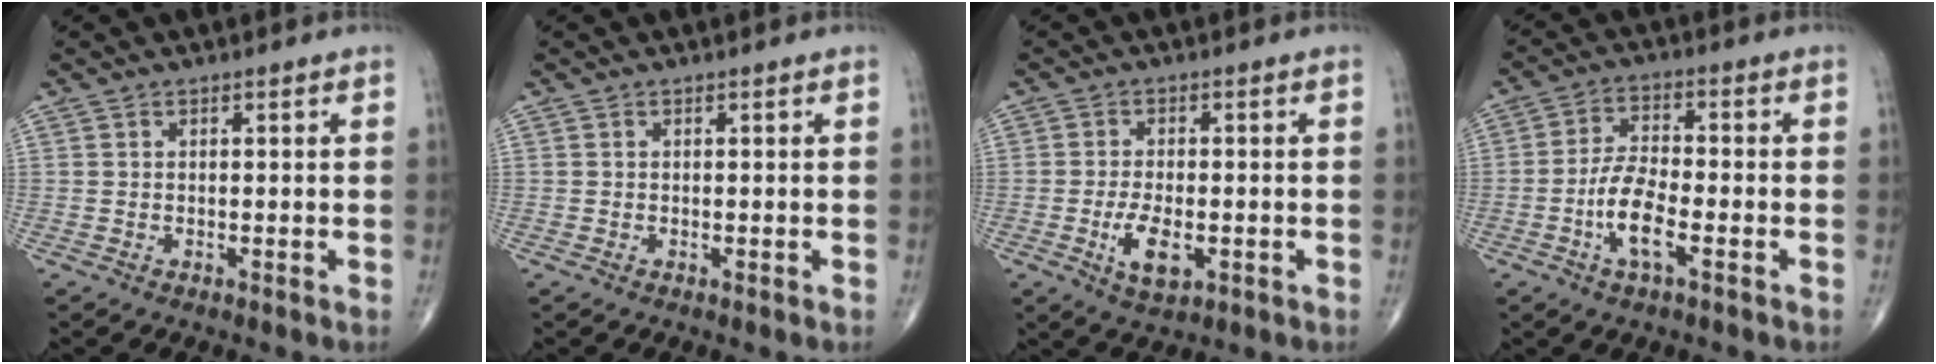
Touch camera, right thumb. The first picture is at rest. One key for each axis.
{"total": 0.0}
{"total": 6.3, "fx": -1.8, "fy": 3.0, "fz": 5.3, "tx": -0.093, "ty": -0.002, "tz": -0.026}
{"total": 7.9, "fx": -2.9, "fy": 2.7, "fz": 6.9, "tx": -0.140, "ty": 0.017, "tz": -0.057}